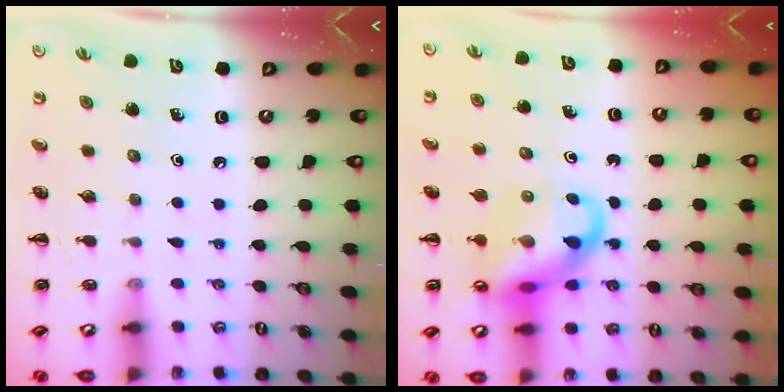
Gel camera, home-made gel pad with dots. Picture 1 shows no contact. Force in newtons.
{"total": 14.7, "press": 14.4, "slide": 2.9}